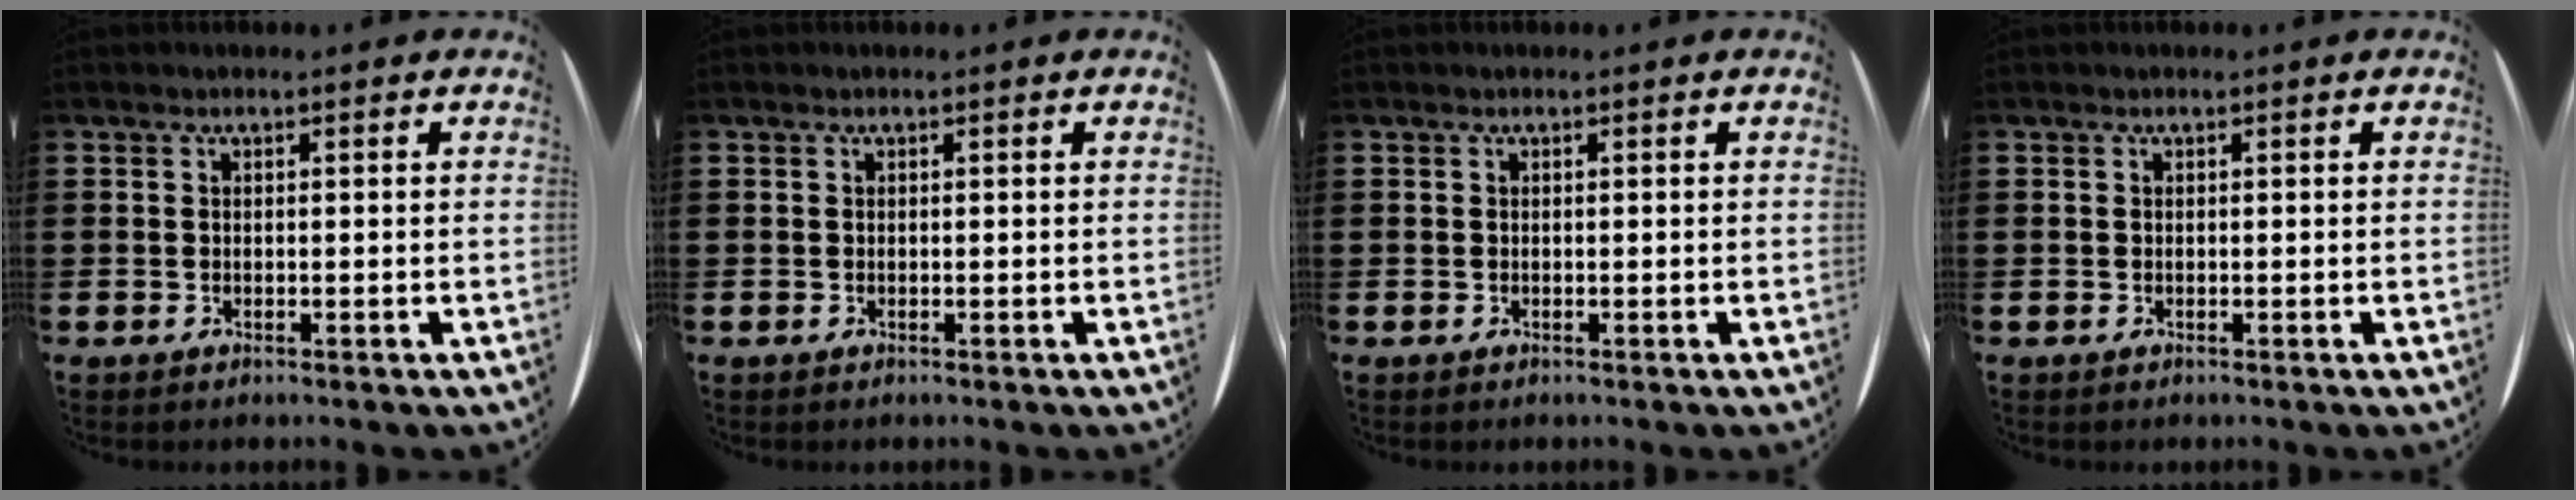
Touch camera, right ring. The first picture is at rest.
{"total": 0.0}
{"total": 0.0}
{"total": 0.0}